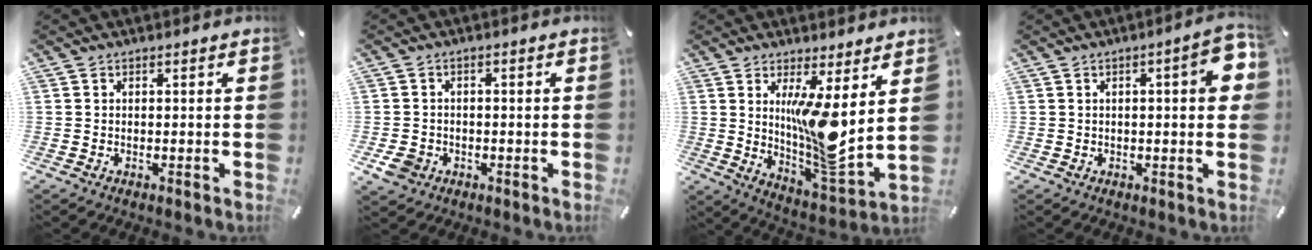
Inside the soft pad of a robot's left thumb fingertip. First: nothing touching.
{"total": 4.4, "force": [-1.8, 3.7, 1.7], "torque": [-0.046, 0.002, -0.035]}
{"total": 14.7, "force": [3.5, 3.5, 13.9], "torque": [-0.236, -0.058, 0.053]}
{"total": 8.1, "force": [1.2, 2.0, 7.7], "torque": [-0.104, -0.006, 0.018]}